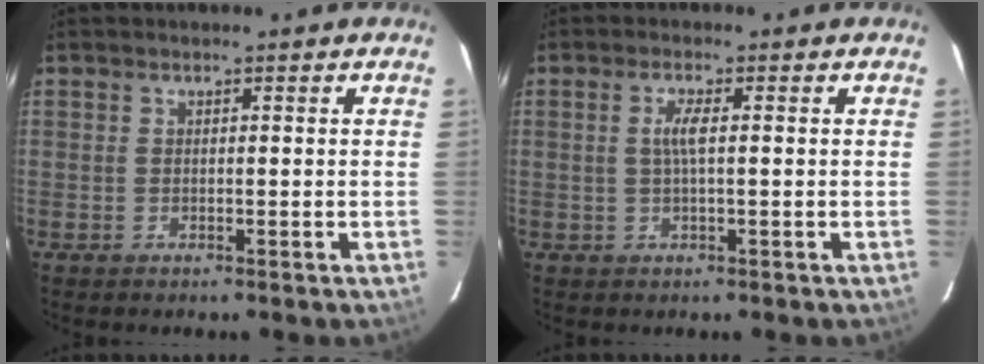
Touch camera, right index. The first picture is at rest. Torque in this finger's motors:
{"motor_torque": [0.23, 0.03, 0.09, 0.07]}